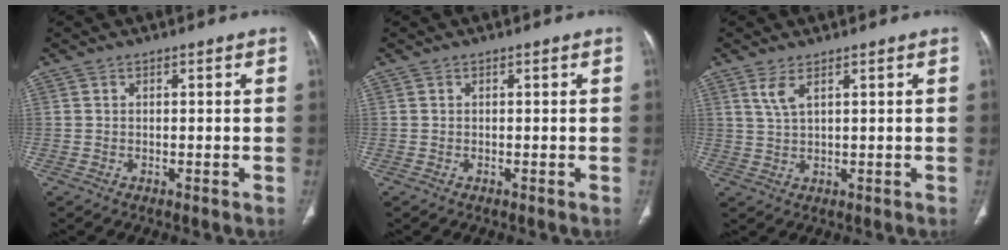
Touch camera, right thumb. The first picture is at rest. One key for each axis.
{"total": 0.0}
{"total": 3.2, "fx": 1.8, "fy": 0.9, "fz": 2.5, "tx": -0.059, "ty": -0.006, "tz": 0.046}